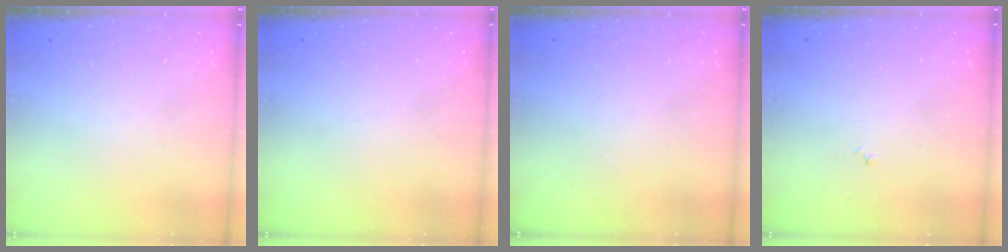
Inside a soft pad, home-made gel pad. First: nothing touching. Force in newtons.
{"total": 0.0}
{"total": 0.0}
{"total": 3.0, "press": 2.9, "slide": 0.3}